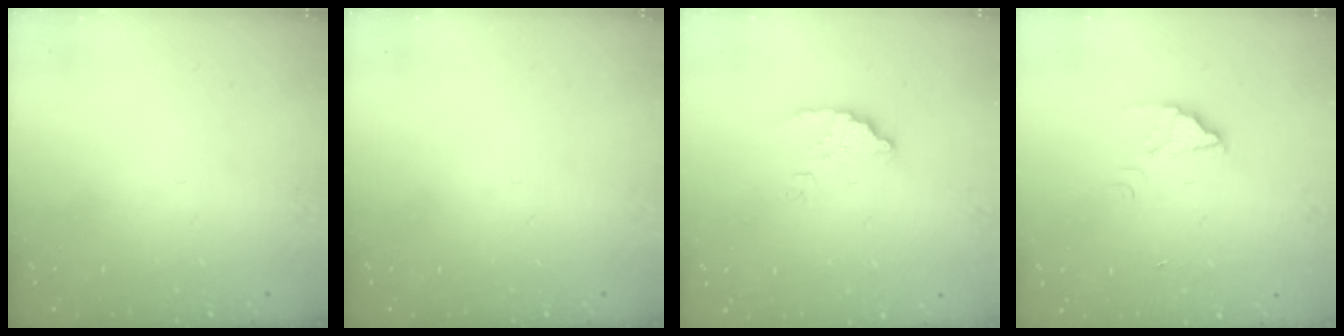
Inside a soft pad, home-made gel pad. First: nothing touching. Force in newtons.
{"total": 0.0}
{"total": 3.9, "press": 3.9, "slide": 0.3}
{"total": 1.9, "press": 1.9, "slide": 0.1}